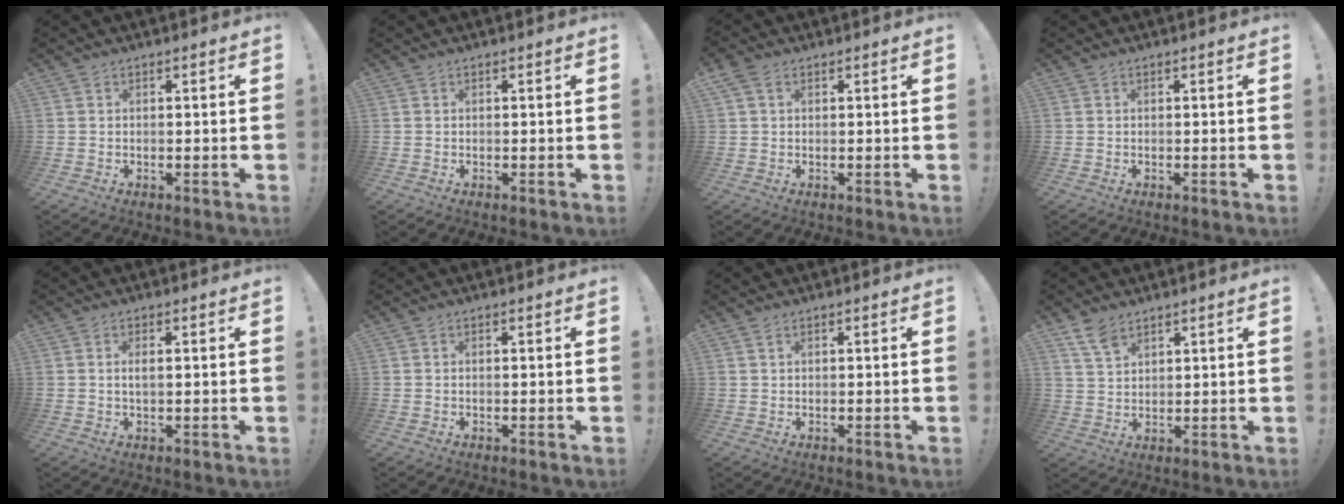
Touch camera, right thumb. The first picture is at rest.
{"total": 0.0}
{"total": 2.5, "force": [1.2, 1.5, 1.6], "torque": [-0.036, 0.006, 0.023]}
{"total": 0.0}
{"total": 2.0, "force": [0.2, 0.5, 2.0], "torque": [-0.034, 0.000, 0.002]}
{"total": 0.0}
{"total": 0.8, "force": [0.6, 0.3, 0.4], "torque": [-0.009, 0.000, 0.011]}
{"total": 6.0, "force": [4.5, 3.1, 2.7], "torque": [-0.049, -0.020, 0.085]}